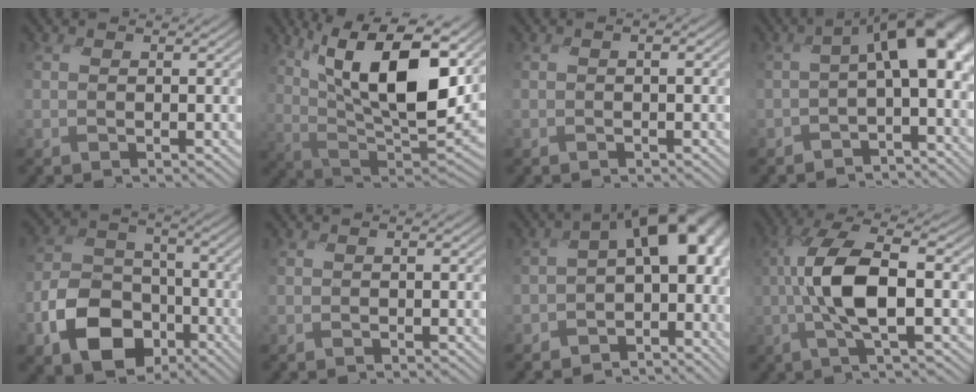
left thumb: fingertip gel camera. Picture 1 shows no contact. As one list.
[{"total": 16.2, "force": [5.8, 7.8, 13.0], "torque": [-0.251, 0.004, 0.095]}, {"total": 1.4, "force": [-0.2, 0.8, 1.2], "torque": [-0.021, 0.003, -0.004]}, {"total": 10.3, "force": [-1.4, 5.2, 8.8], "torque": [-0.138, -0.006, -0.028]}, {"total": 10.6, "force": [-6.0, 7.3, 5.0], "torque": [-0.096, -0.019, -0.121]}, {"total": 0.5, "force": [-0.2, 0.2, 0.4], "torque": [-0.007, 0.001, -0.004]}, {"total": 12.3, "force": [-2.2, 8.1, 9.0], "torque": [-0.147, -0.031, -0.034]}, {"total": 9.1, "force": [-0.9, 3.1, 8.5], "torque": [-0.176, 0.011, -0.024]}]